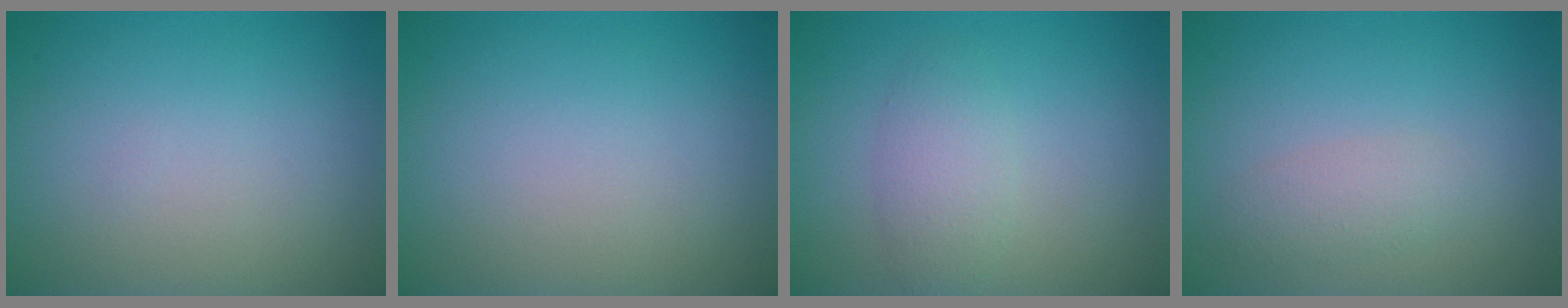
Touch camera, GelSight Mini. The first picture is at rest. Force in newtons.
{"total": 0.0}
{"total": 2.6, "press": 2.6, "slide": 0.1}
{"total": 2.0, "press": 2.0, "slide": 0.0}